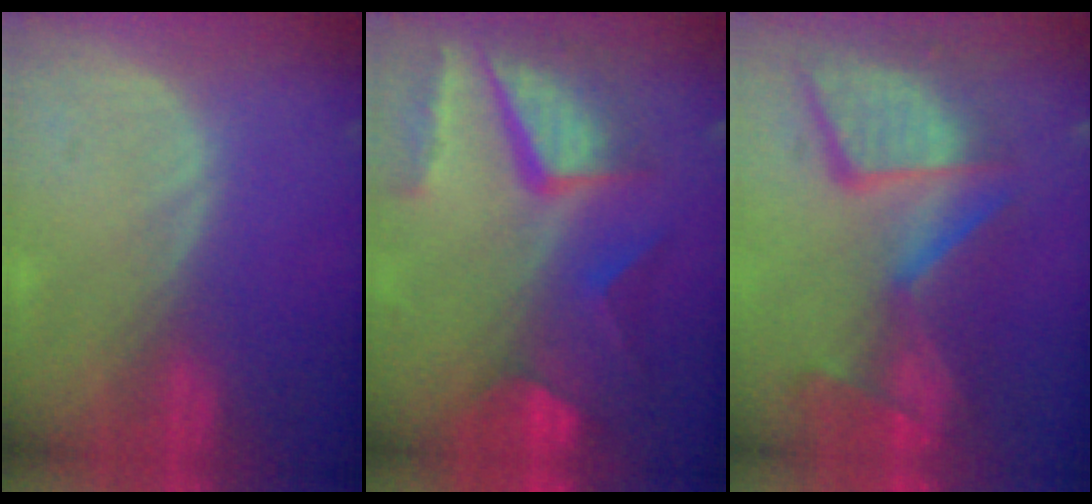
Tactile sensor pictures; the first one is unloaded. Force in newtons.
{"total": 11.1, "press": 9.1, "slide": 6.3}
{"total": 13.1, "press": 11.3, "slide": 6.6}